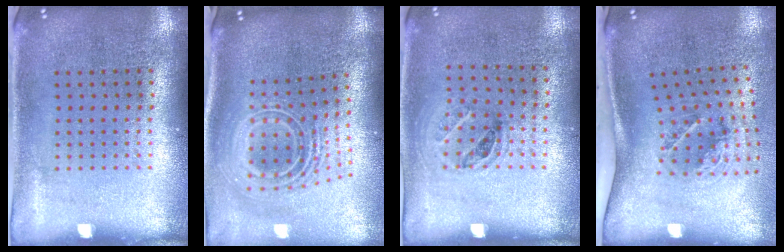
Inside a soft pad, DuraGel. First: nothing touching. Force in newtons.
{"total": 2.6, "press": 1.8, "slide": 1.9}
{"total": 1.0, "press": 0.7, "slide": 0.7}
{"total": 2.1, "press": 1.2, "slide": 1.7}